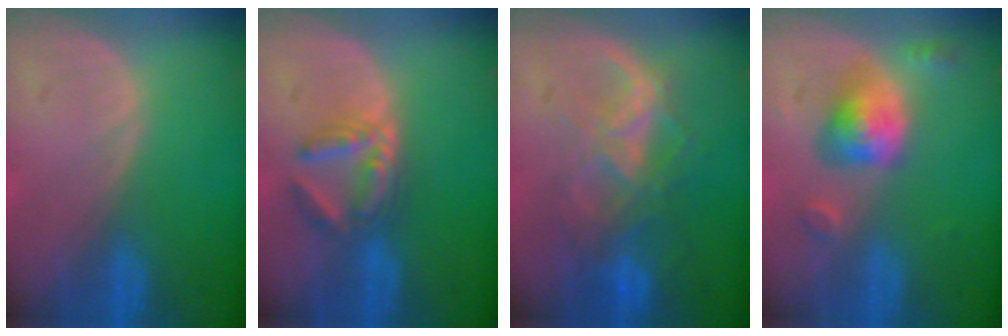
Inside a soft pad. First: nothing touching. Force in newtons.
{"total": 5.8, "press": 5.0, "slide": 2.8}
{"total": 8.9, "press": 7.5, "slide": 4.8}
{"total": 5.8, "press": 5.3, "slide": 2.1}